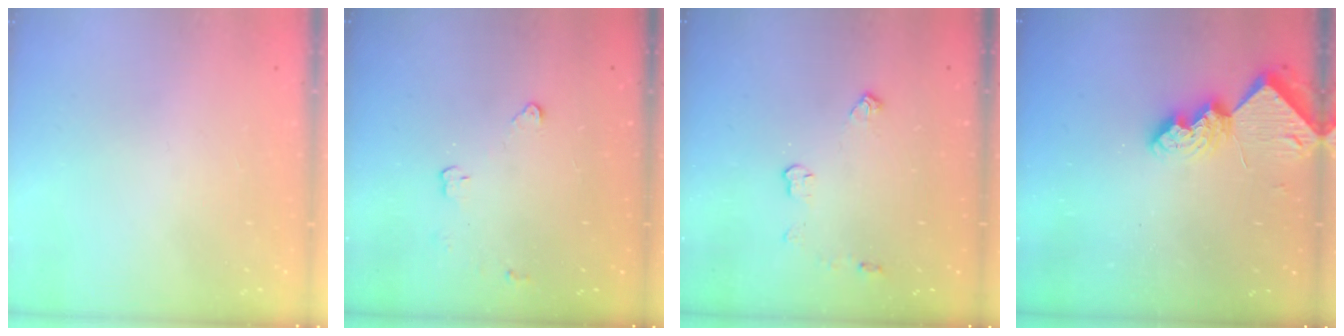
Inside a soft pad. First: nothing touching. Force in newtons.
{"total": 2.9, "press": 2.9, "slide": 0.4}
{"total": 5.1, "press": 5.0, "slide": 0.8}
{"total": 8.8, "press": 8.7, "slide": 0.9}